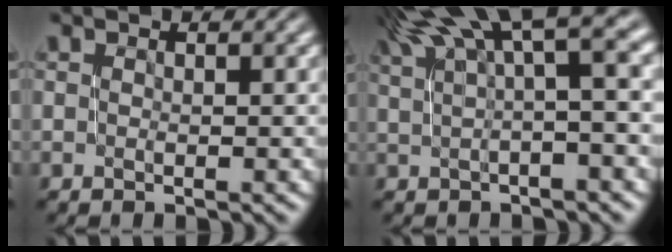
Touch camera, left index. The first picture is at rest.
{"total": 8.7, "force": [5.0, 1.6, 6.9], "torque": [-0.089, 0.032, 0.081]}